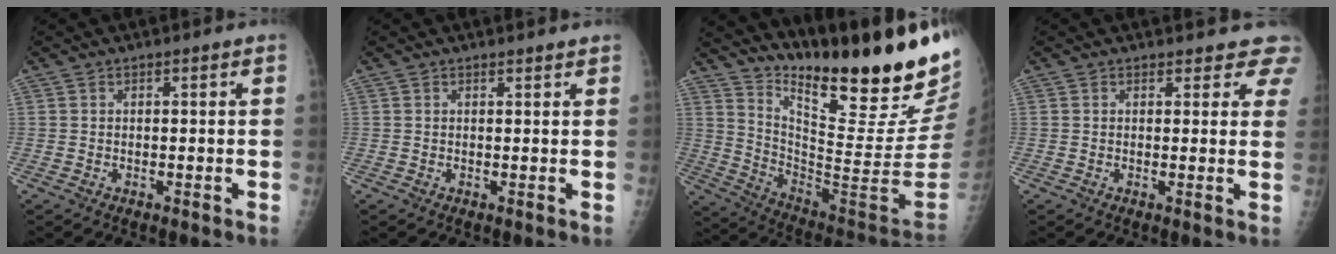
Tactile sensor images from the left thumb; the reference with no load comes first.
{"total": 1.0, "force": [0.9, 0.2, 0.3], "torque": [-0.002, -0.003, 0.012]}
{"total": 27.7, "force": [19.8, 4.0, 19.0], "torque": [-0.263, -0.135, 0.306]}
{"total": 5.0, "force": [4.5, 2.2, 0.3], "torque": [0.039, -0.019, 0.024]}